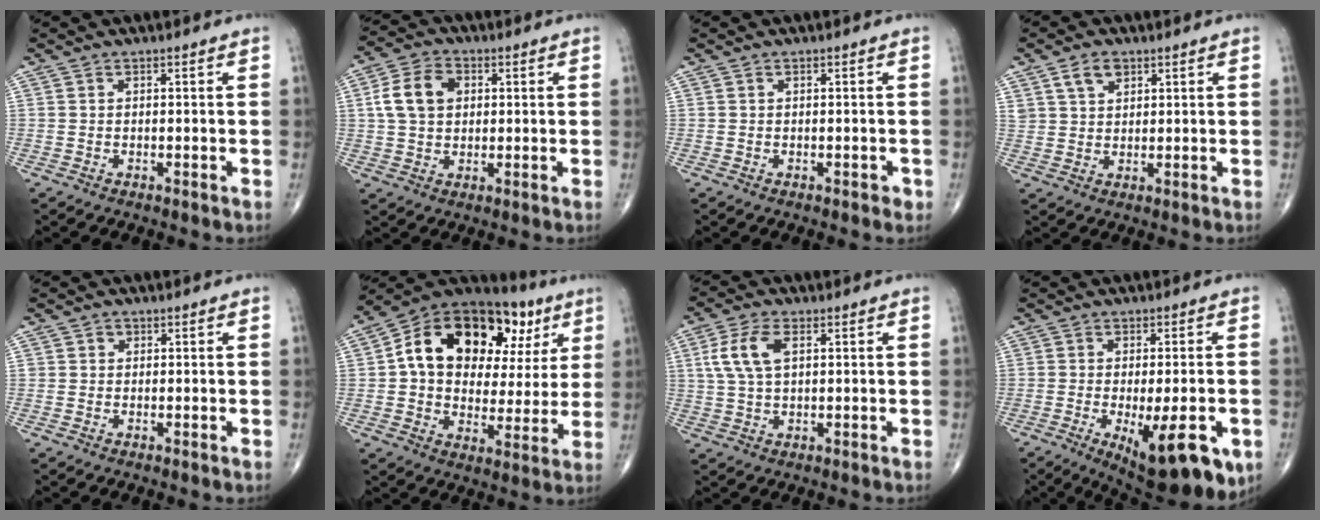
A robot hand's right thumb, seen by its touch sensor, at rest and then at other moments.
{"total": 9.3, "force": [1.9, 6.8, 6.2], "torque": [-0.106, 0.010, 0.029]}
{"total": 0.9, "force": [-0.3, 0.6, 0.6], "torque": [-0.002, 0.001, -0.004]}
{"total": 4.6, "force": [2.5, 2.9, 2.5], "torque": [-0.034, -0.009, 0.049]}
{"total": 1.1, "force": [0.3, 1.0, 0.2], "torque": [0.006, 0.001, 0.002]}
{"total": 24.8, "force": [7.5, 15.7, 17.6], "torque": [-0.225, 0.031, 0.116]}
{"total": 7.6, "force": [2.1, 3.9, 6.1], "torque": [-0.137, 0.007, 0.042]}
{"total": 16.7, "force": [-6.3, 6.0, 14.3], "torque": [-0.160, -0.010, -0.075]}